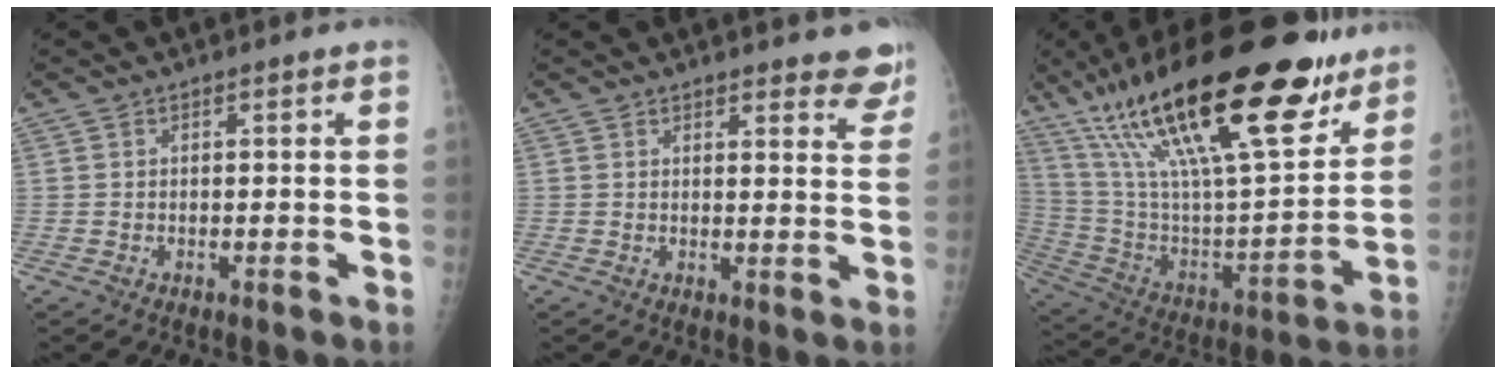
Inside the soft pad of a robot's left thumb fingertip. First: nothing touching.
{"total": 6.9, "force": [6.2, 1.8, 2.4], "torque": [0.008, -0.035, 0.053]}
{"total": 34.2, "force": [21.3, 10.0, 24.8], "torque": [-0.397, -0.045, 0.365]}